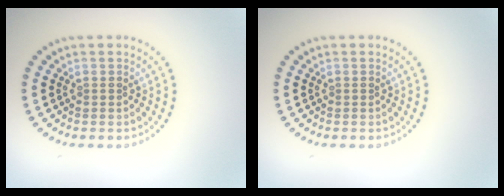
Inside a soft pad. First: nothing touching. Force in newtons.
{"total": 0.0}